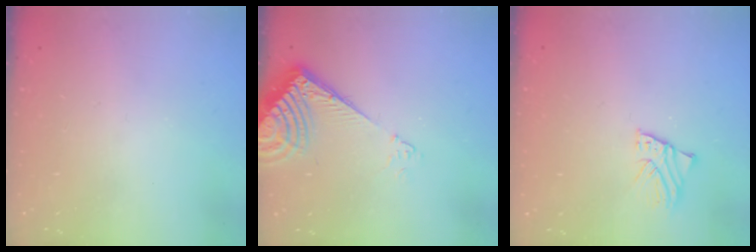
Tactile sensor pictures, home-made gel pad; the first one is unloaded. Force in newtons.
{"total": 8.4, "press": 8.3, "slide": 1.0}
{"total": 2.2, "press": 2.2, "slide": 0.1}